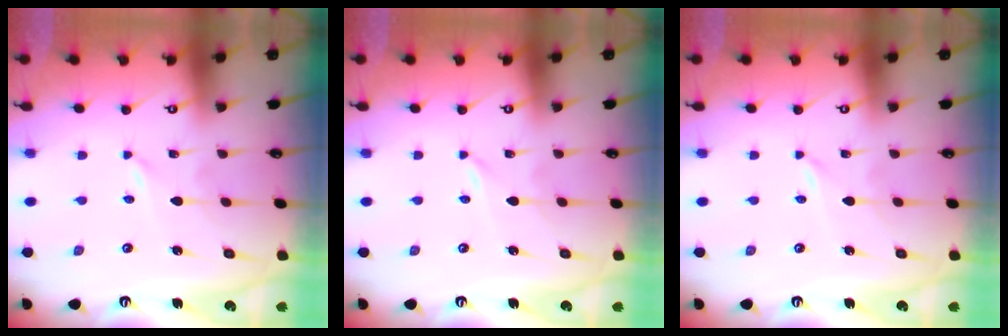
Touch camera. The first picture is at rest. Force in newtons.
{"total": 0.0}
{"total": 0.0}